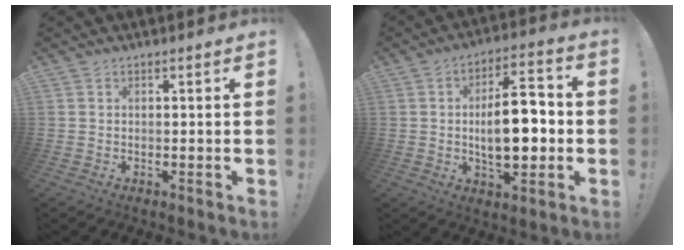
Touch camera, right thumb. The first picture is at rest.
{"total": 15.0, "force": [-1.1, 7.2, 13.2], "torque": [-0.209, 0.001, -0.027]}